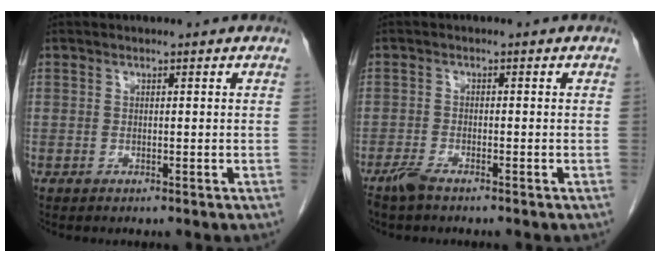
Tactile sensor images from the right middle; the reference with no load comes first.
{"total": 2.2, "force": [-1.8, 0.3, 1.2], "torque": [-0.033, -0.005, -0.037]}